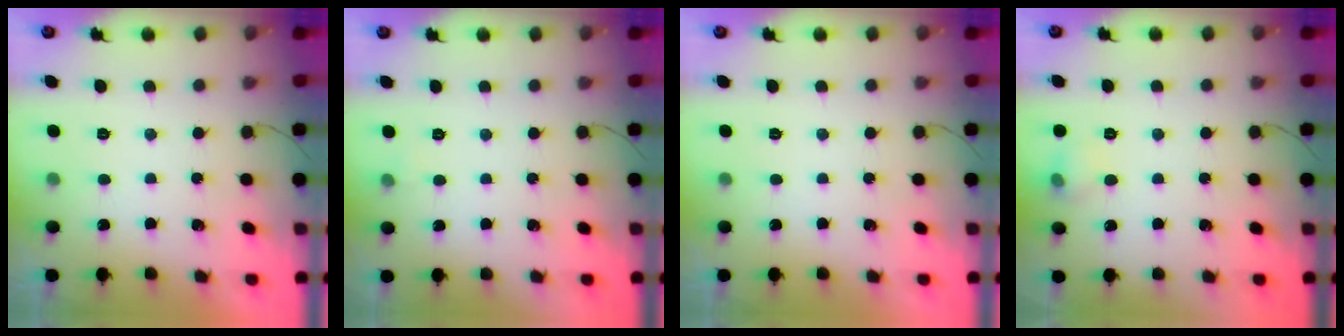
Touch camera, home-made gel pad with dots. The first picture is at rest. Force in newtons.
{"total": 2.3, "press": 2.1, "slide": 0.9}
{"total": 0.0}
{"total": 5.9, "press": 5.6, "slide": 1.9}